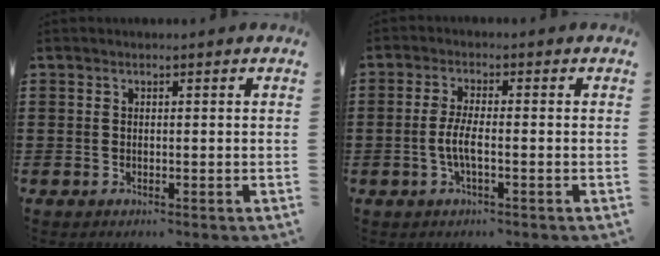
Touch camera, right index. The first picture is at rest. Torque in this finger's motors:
{"motor_torque": [2.00, 0.14, 0.37, 0.14]}